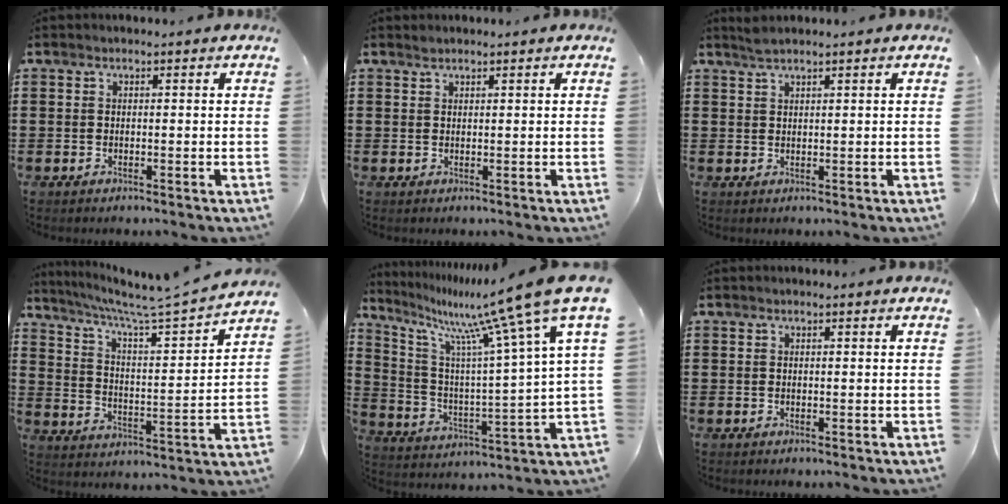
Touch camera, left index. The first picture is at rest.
{"total": 0.7, "force": [0.7, 0.2, 0.1], "torque": [-0.004, 0.000, 0.014]}
{"total": 1.7, "force": [1.4, 0.0, 0.8], "torque": [-0.018, 0.000, 0.027]}
{"total": 5.8, "force": [5.2, -1.0, 2.3], "torque": [-0.069, -0.049, 0.078]}
{"total": 14.5, "force": [10.6, 0.4, 9.9], "torque": [-0.209, -0.067, 0.164]}
{"total": 0.0}